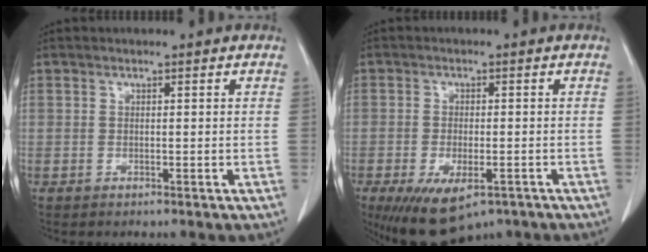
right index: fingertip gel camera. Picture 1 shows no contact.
{"total": 10.2, "force": [-6.2, 4.1, 7.0], "torque": [-0.121, -0.017, -0.092]}